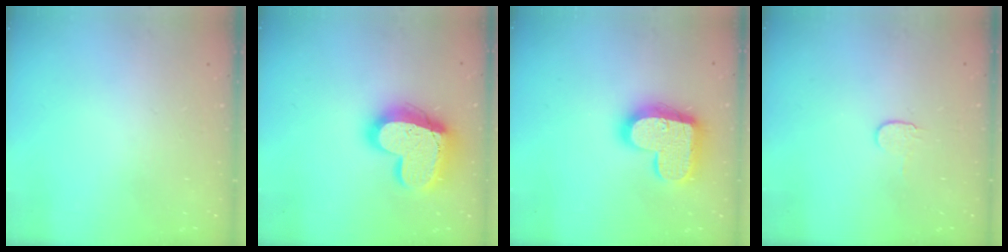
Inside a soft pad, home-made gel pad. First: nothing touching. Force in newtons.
{"total": 19.3, "press": 19.2, "slide": 2.0}
{"total": 16.9, "press": 16.8, "slide": 1.1}
{"total": 3.7, "press": 3.7, "slide": 0.4}